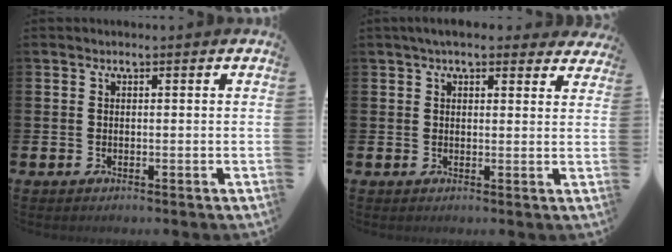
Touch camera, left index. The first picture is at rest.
{"total": 4.1, "force": [3.5, 1.3, 1.6], "torque": [-0.026, -0.009, 0.062]}